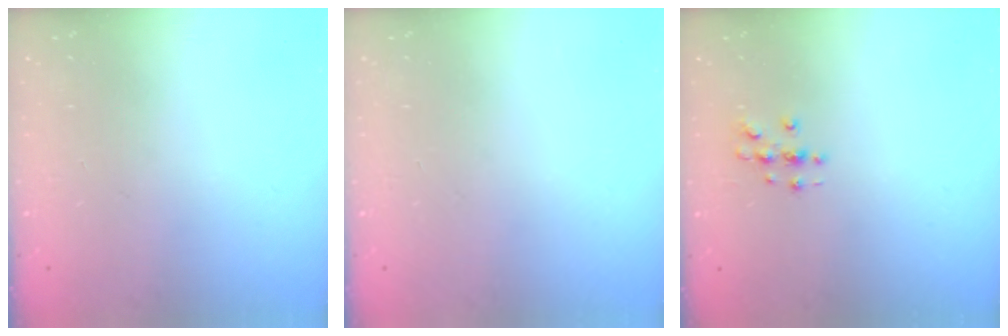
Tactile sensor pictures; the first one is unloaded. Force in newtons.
{"total": 0.0}
{"total": 3.0, "press": 3.0, "slide": 0.3}